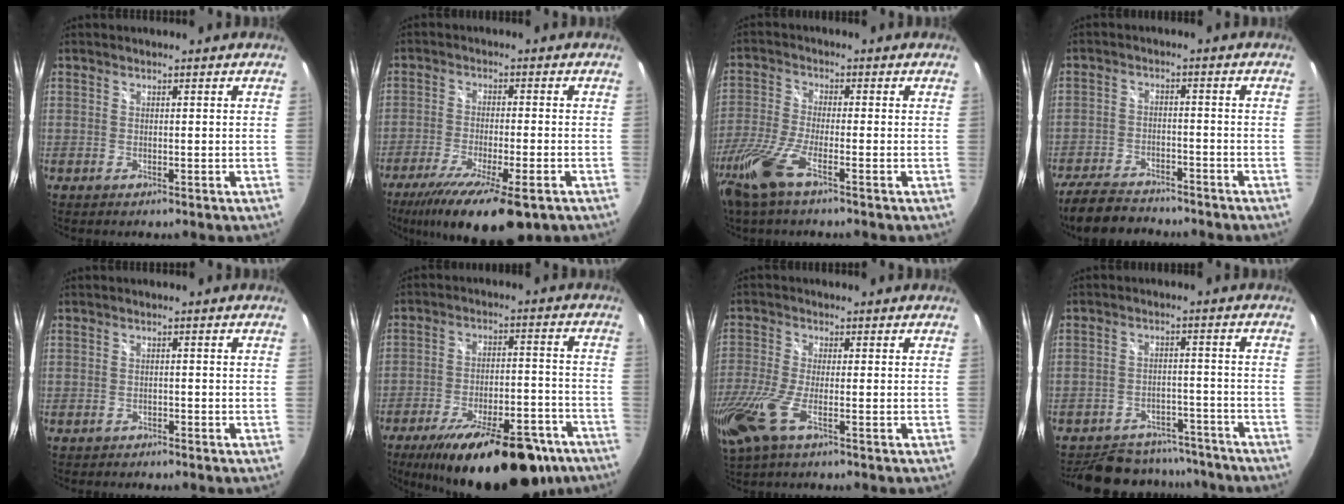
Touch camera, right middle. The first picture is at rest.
{"total": 16.0, "force": [-10.7, 3.4, 11.4], "torque": [-0.219, -0.055, -0.173]}
{"total": 10.0, "force": [-6.4, 1.2, 7.6], "torque": [-0.182, -0.030, -0.132]}
{"total": 11.8, "force": [-10.1, 4.0, 4.7], "torque": [-0.124, -0.013, -0.164]}
{"total": 1.0, "force": [-0.9, 0.3, 0.0], "torque": [-0.001, 0.000, -0.017]}
{"total": 23.7, "force": [-17.1, 8.0, 14.3], "torque": [-0.228, -0.023, -0.234]}
{"total": 10.4, "force": [-5.3, 2.1, 8.6], "torque": [-0.208, -0.039, -0.106]}
{"total": 18.5, "force": [-15.7, 7.5, 6.2], "torque": [-0.143, 0.024, -0.200]}